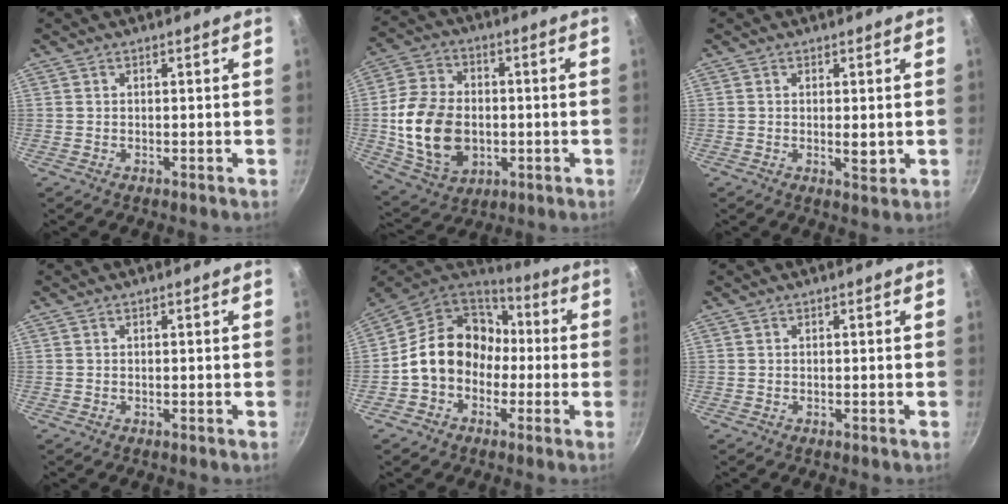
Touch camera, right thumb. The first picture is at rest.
{"total": 16.8, "force": [-1.7, 12.2, 11.4], "torque": [-0.197, 0.010, -0.020]}
{"total": 2.6, "force": [0.0, 0.9, 2.5], "torque": [-0.041, -0.008, 0.000]}
{"total": 0.0}
{"total": 16.3, "force": [-1.0, 13.4, 9.1], "torque": [-0.114, 0.059, -0.030]}
{"total": 0.0}